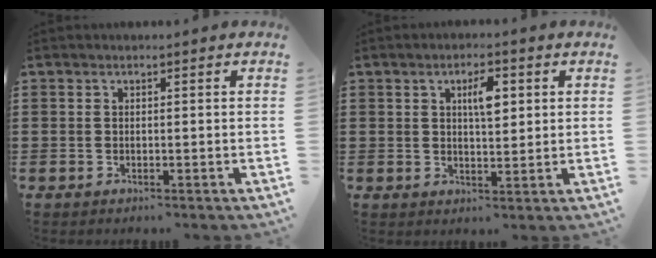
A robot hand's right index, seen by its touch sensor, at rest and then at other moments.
{"total": 4.2, "force": [1.3, 1.5, 3.7], "torque": [-0.061, 0.003, 0.017]}